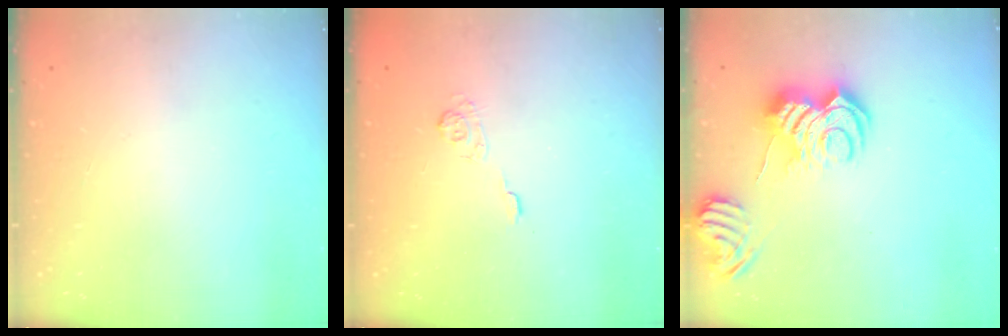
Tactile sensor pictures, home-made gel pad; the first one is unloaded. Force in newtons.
{"total": 2.2, "press": 1.8, "slide": 1.3}
{"total": 12.4, "press": 12.3, "slide": 1.3}